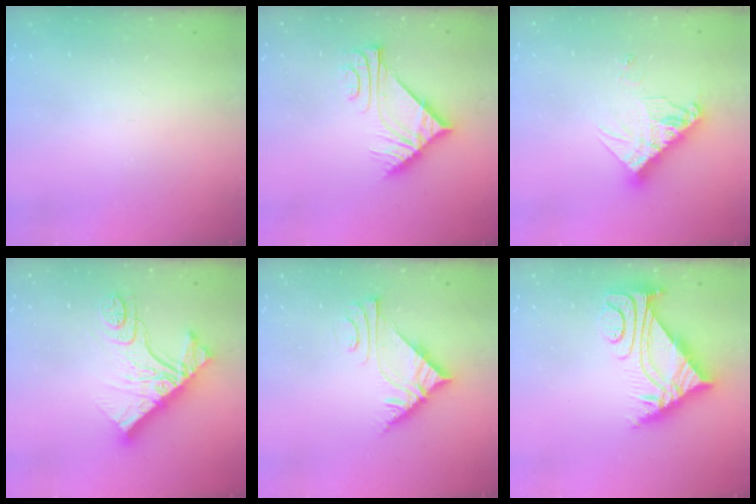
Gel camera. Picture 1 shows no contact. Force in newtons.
{"total": 7.7, "press": 7.7, "slide": 0.1}
{"total": 12.1, "press": 12.0, "slide": 0.9}
{"total": 15.2, "press": 15.2, "slide": 1.3}
{"total": 6.9, "press": 6.8, "slide": 0.5}
{"total": 6.8, "press": 6.8, "slide": 0.5}